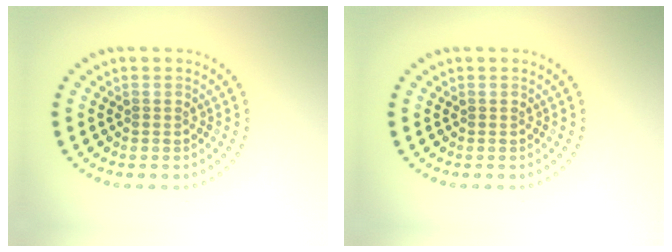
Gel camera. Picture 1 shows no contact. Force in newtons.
{"total": 0.0}